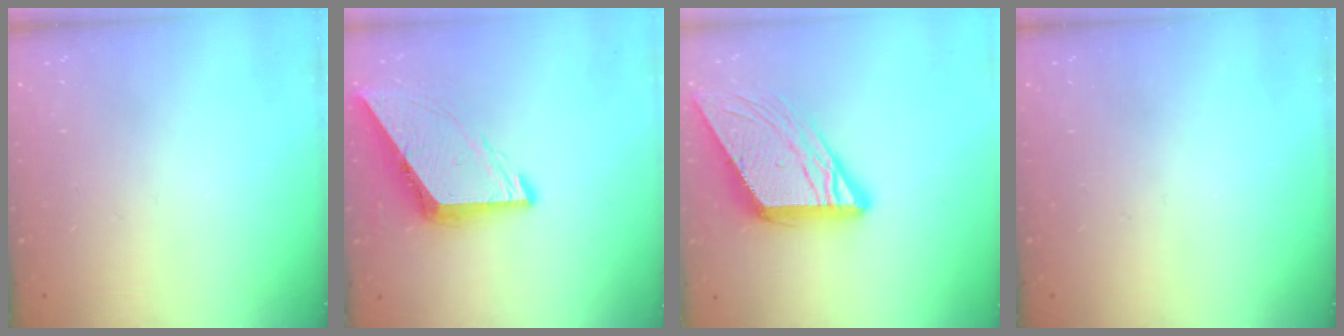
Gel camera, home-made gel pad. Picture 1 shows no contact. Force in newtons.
{"total": 8.6, "press": 8.5, "slide": 1.1}
{"total": 14.0, "press": 13.9, "slide": 1.4}
{"total": 0.0}